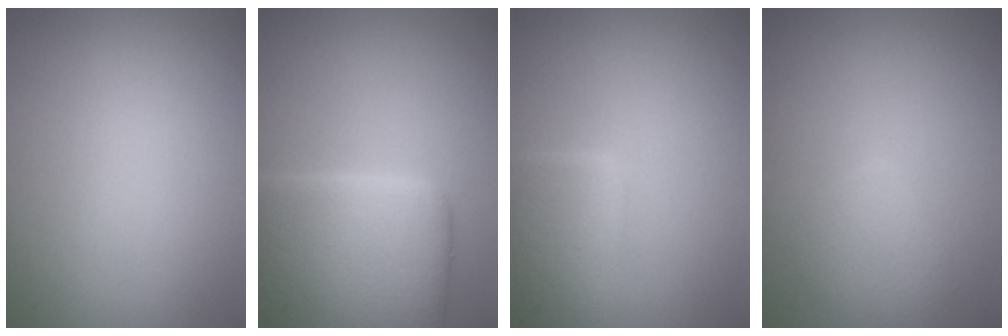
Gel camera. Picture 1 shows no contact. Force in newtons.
{"total": 8.9, "press": 8.9, "slide": 0.6}
{"total": 4.5, "press": 4.5, "slide": 0.1}
{"total": 1.9, "press": 1.9, "slide": 0.1}